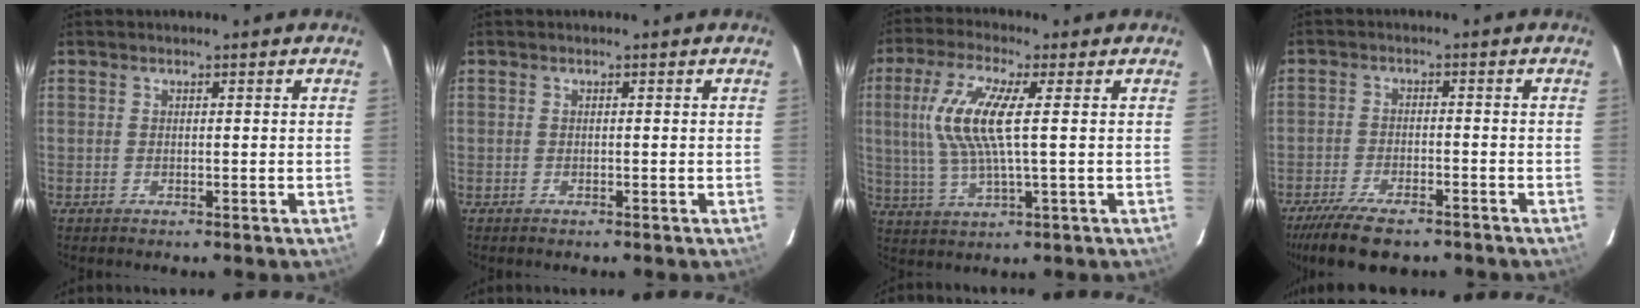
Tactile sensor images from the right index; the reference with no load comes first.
{"total": 0.0}
{"total": 11.2, "force": [1.8, 1.8, 10.9], "torque": [-0.222, 0.004, 0.039]}
{"total": 11.4, "force": [-9.0, 3.5, 6.1], "torque": [-0.144, -0.028, -0.152]}